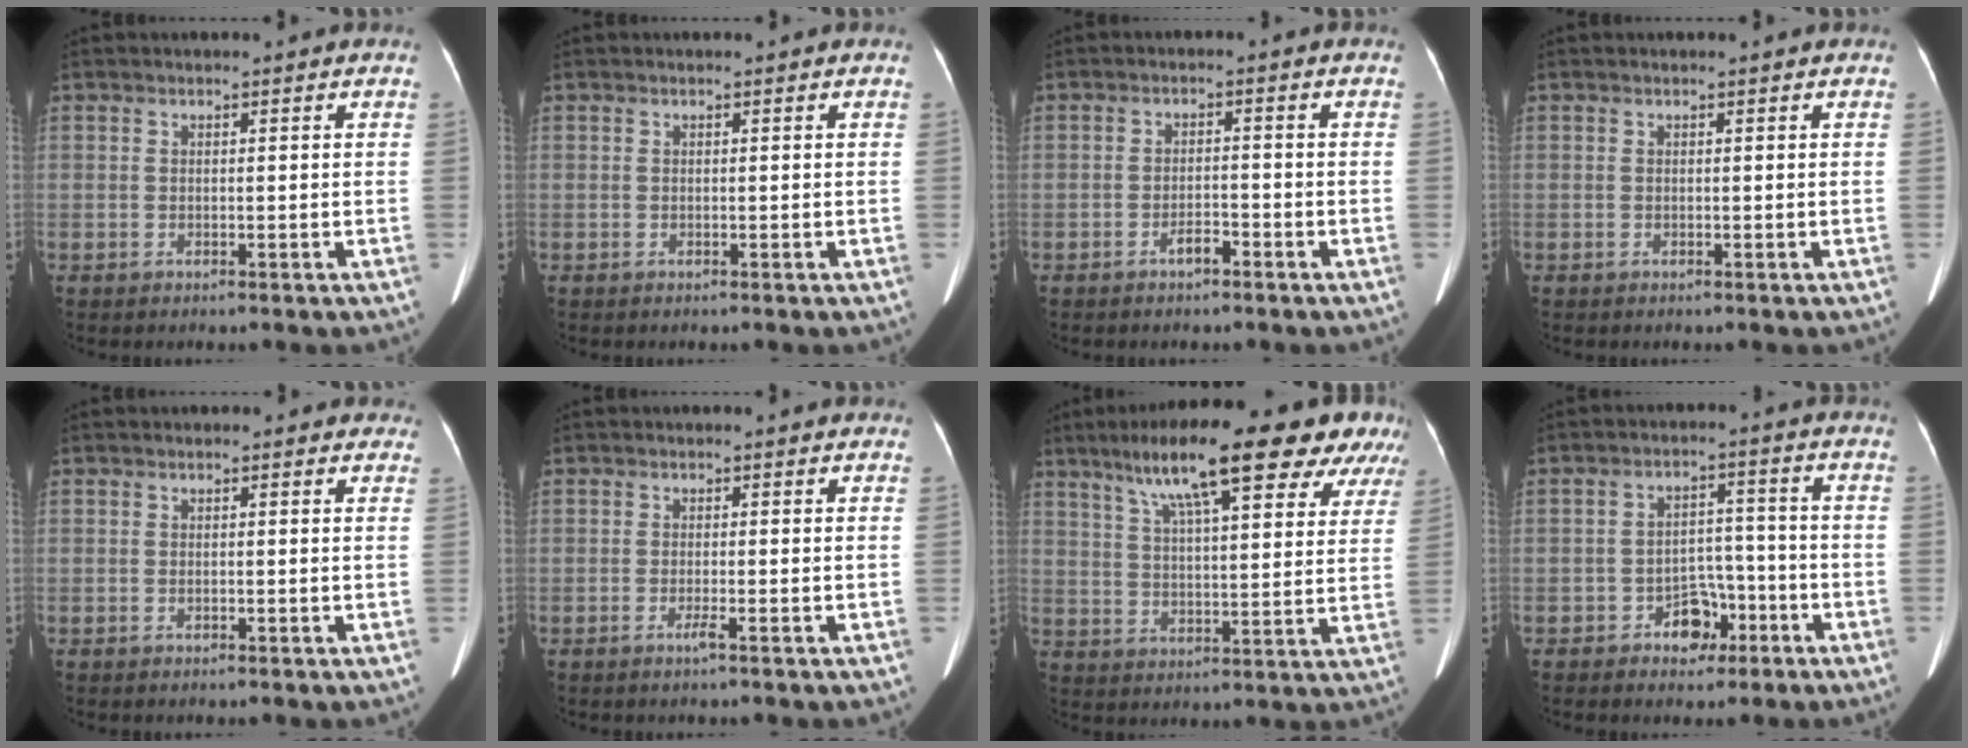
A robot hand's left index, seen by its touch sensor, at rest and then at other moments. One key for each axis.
{"total": 0.0}
{"total": 2.0, "fx": -1.5, "fy": 0.6, "fz": 1.1, "tx": -0.020, "ty": 0.002, "tz": -0.026}
{"total": 0.0}
{"total": 1.6, "fx": 1.2, "fy": 0.9, "fz": 0.4, "tx": 0.005, "ty": 0.007, "tz": 0.004}
{"total": 0.8, "fx": -0.5, "fy": -0.3, "fz": 0.6, "tx": -0.011, "ty": -0.001, "tz": -0.009}
{"total": 21.9, "fx": 14.9, "fy": 4.3, "fz": 15.4, "tx": -0.239, "ty": 0.047, "tz": 0.206}
{"total": 5.1, "fx": -2.9, "fy": 3.4, "fz": 2.4, "tx": -0.036, "ty": 0.019, "tz": -0.043}